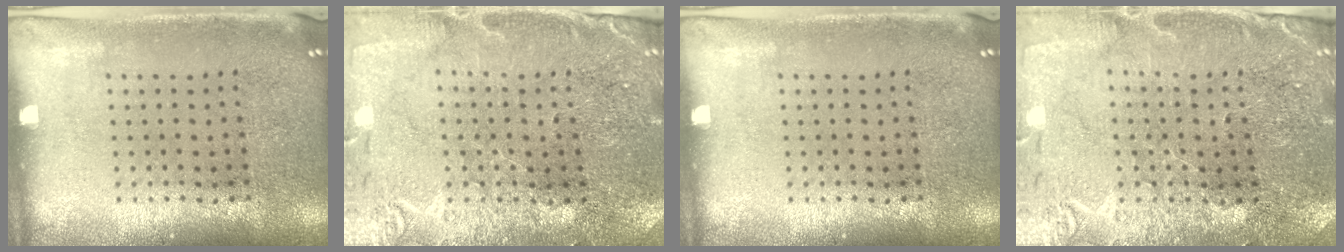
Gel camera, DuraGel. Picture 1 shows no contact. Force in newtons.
{"total": 0.5, "press": 0.5, "slide": 0.2}
{"total": 0.0}
{"total": 0.7, "press": 0.7, "slide": 0.3}